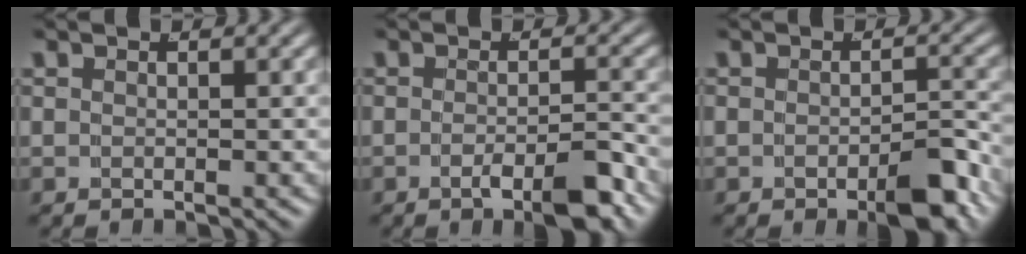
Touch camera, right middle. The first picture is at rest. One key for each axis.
{"total": 3.9, "fx": -2.5, "fy": 0.6, "fz": 2.9, "tx": -0.039, "ty": -0.002, "tz": -0.043}
{"total": 3.6, "fx": -2.0, "fy": 1.1, "fz": 2.8, "tx": -0.035, "ty": -0.002, "tz": -0.034}